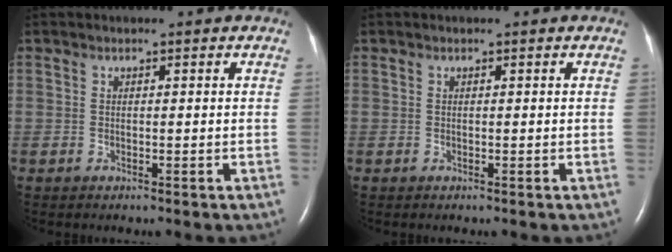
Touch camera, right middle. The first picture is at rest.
{"total": 0.0}